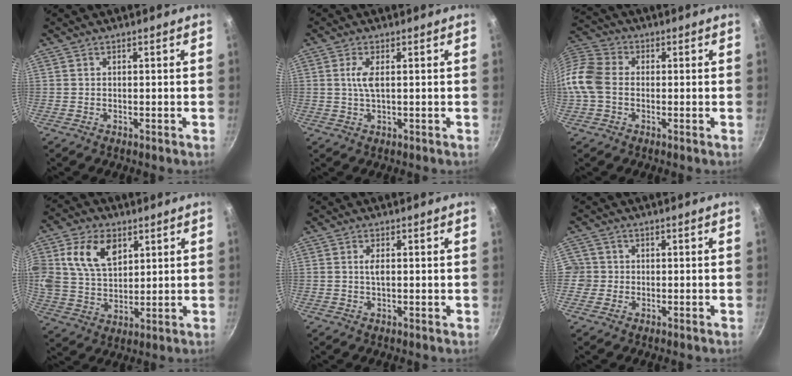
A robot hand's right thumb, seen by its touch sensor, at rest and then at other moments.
{"total": 3.3, "force": [0.5, 0.9, 3.1], "torque": [-0.073, 0.002, 0.011]}
{"total": 10.6, "force": [-1.3, 8.1, 6.7], "torque": [-0.127, 0.023, -0.047]}
{"total": 13.8, "force": [5.1, 9.3, 8.9], "torque": [-0.152, -0.006, 0.095]}
{"total": 2.0, "force": [0.3, 0.7, 1.8], "torque": [-0.031, 0.000, 0.004]}
{"total": 3.6, "force": [-0.4, 3.5, 0.6], "torque": [0.011, 0.010, -0.012]}